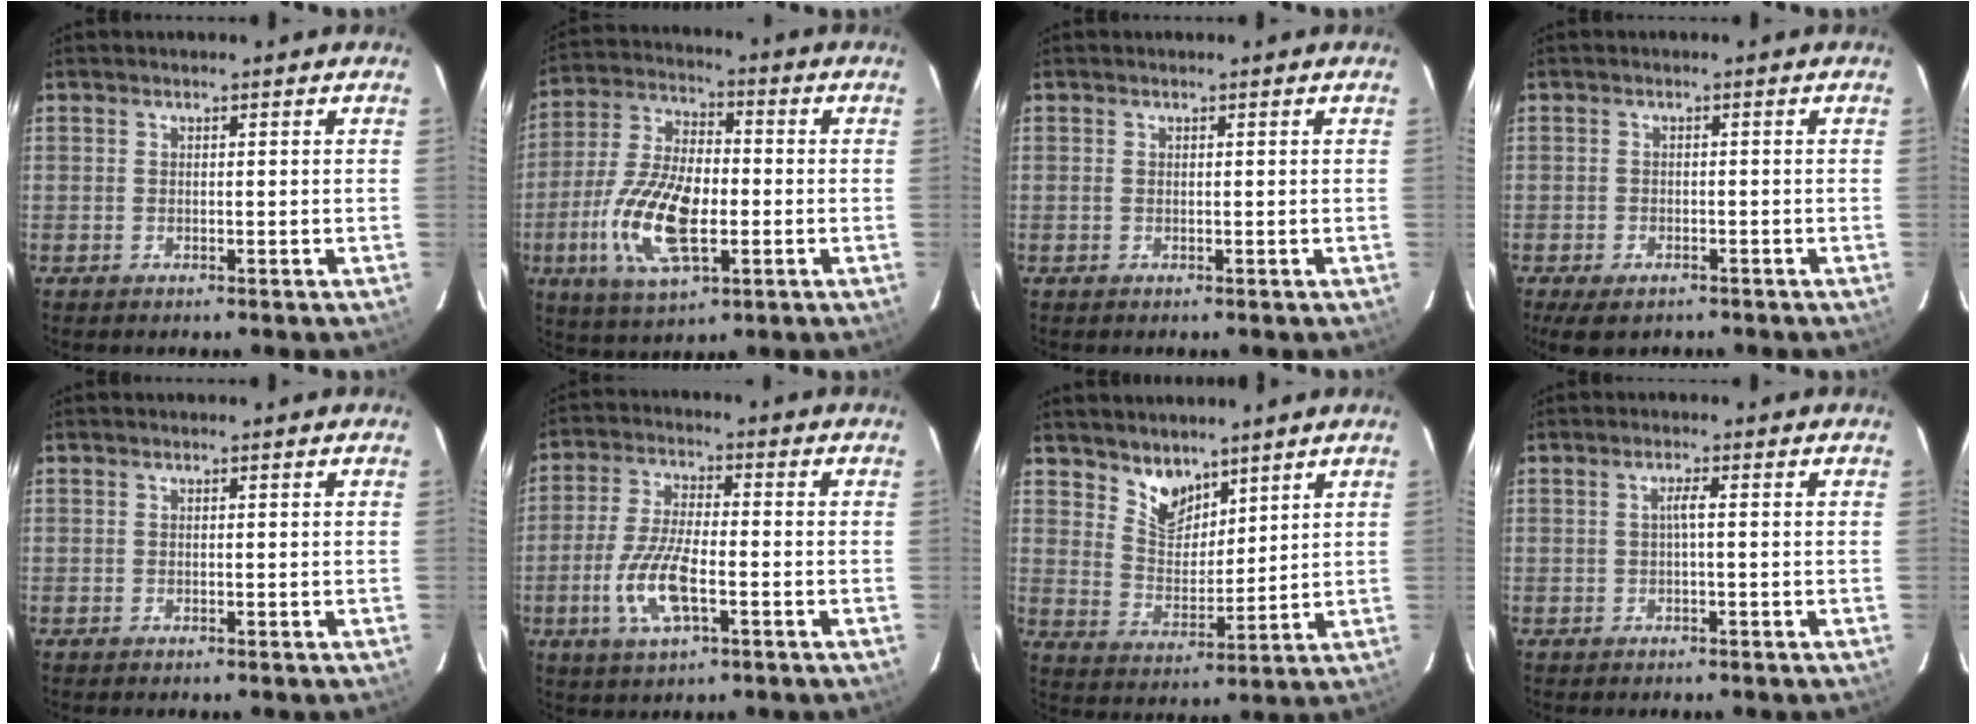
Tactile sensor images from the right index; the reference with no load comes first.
{"total": 16.2, "force": [-4.1, 7.2, 13.9], "torque": [-0.293, -0.006, -0.075]}
{"total": 0.0}
{"total": 5.0, "force": [-3.6, 2.5, 2.6], "torque": [-0.059, -0.017, -0.055]}
{"total": 0.0}
{"total": 10.4, "force": [-3.5, 3.5, 9.2], "torque": [-0.196, -0.005, -0.068]}
{"total": 7.2, "force": [5.5, 3.8, 2.6], "torque": [-0.036, 0.000, 0.109]}
{"total": 1.4, "force": [-0.1, -0.1, 1.4], "torque": [-0.025, 0.004, -0.003]}